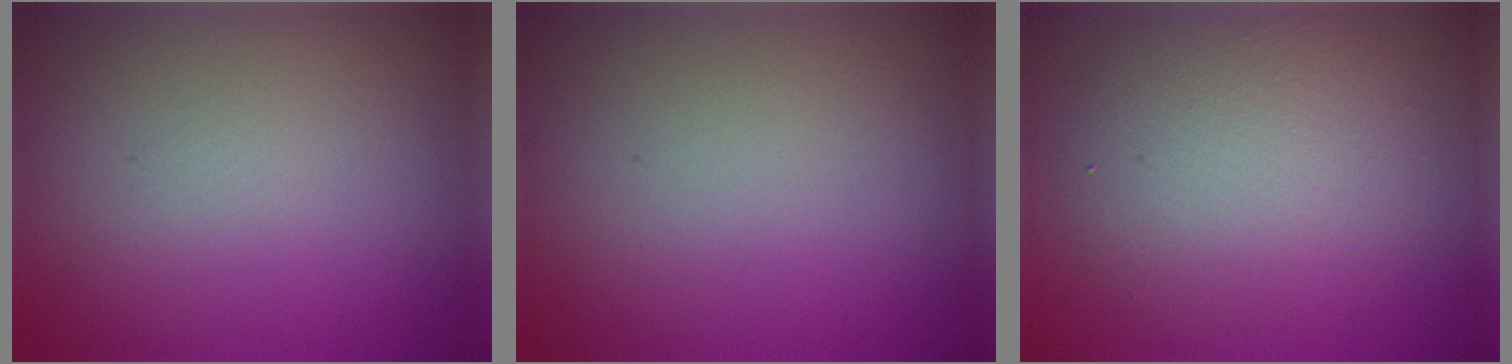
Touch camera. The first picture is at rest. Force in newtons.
{"total": 0.0}
{"total": 6.0, "press": 6.0, "slide": 0.3}